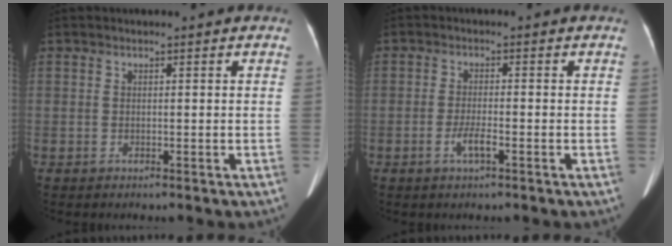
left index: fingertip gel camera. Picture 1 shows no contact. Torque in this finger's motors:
{"motor_torque": [0.56, 0.35, 0.26, 0.08]}